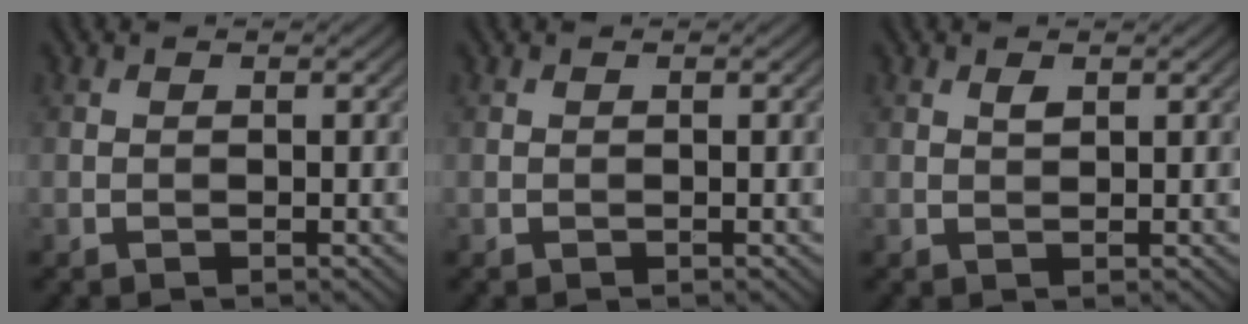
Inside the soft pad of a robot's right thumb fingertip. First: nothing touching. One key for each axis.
{"total": 0.0}
{"total": 1.0, "fx": 0.6, "fy": 0.4, "fz": 0.7, "tx": -0.018, "ty": -0.003, "tz": 0.012}